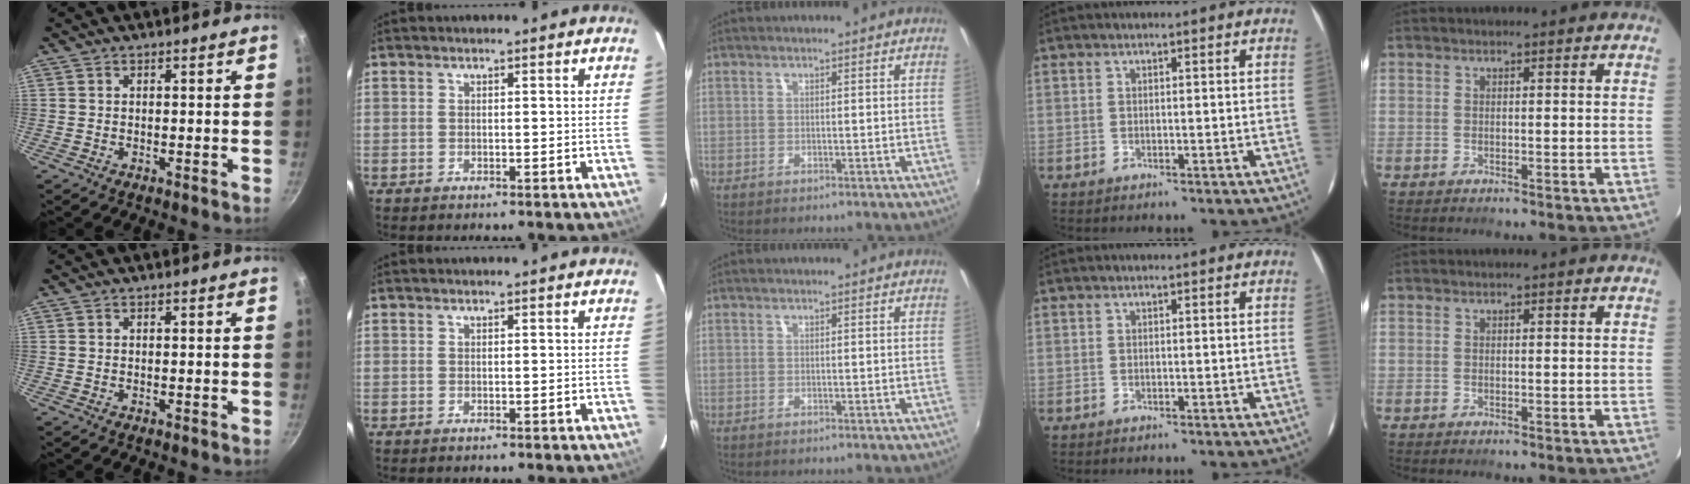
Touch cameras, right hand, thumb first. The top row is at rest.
{}